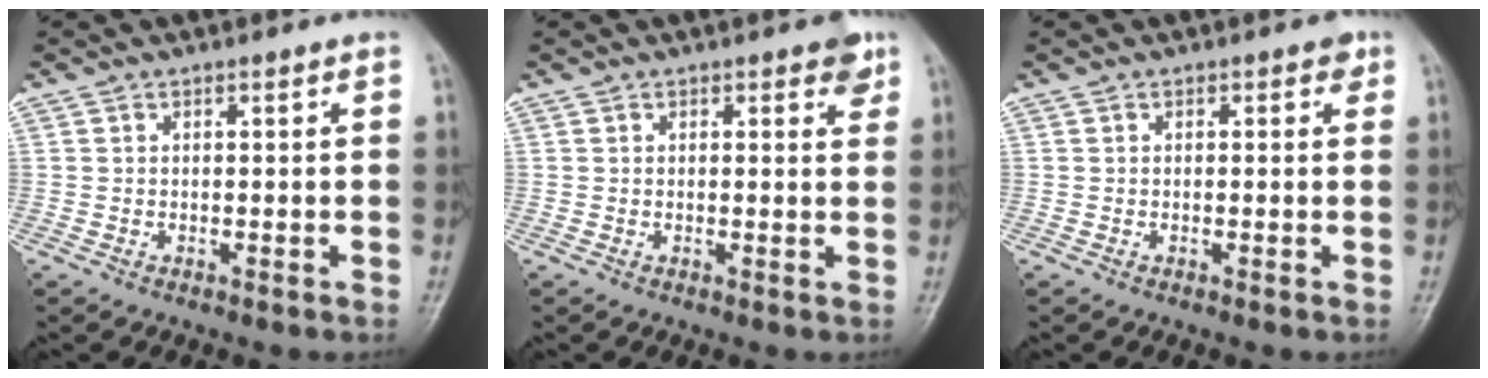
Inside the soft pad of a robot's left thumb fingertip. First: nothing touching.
{"total": 2.8, "force": [1.7, 1.2, 1.8], "torque": [-0.009, -0.006, 0.017]}
{"total": 1.3, "force": [0.6, 0.8, 0.8], "torque": [0.001, 0.000, 0.003]}